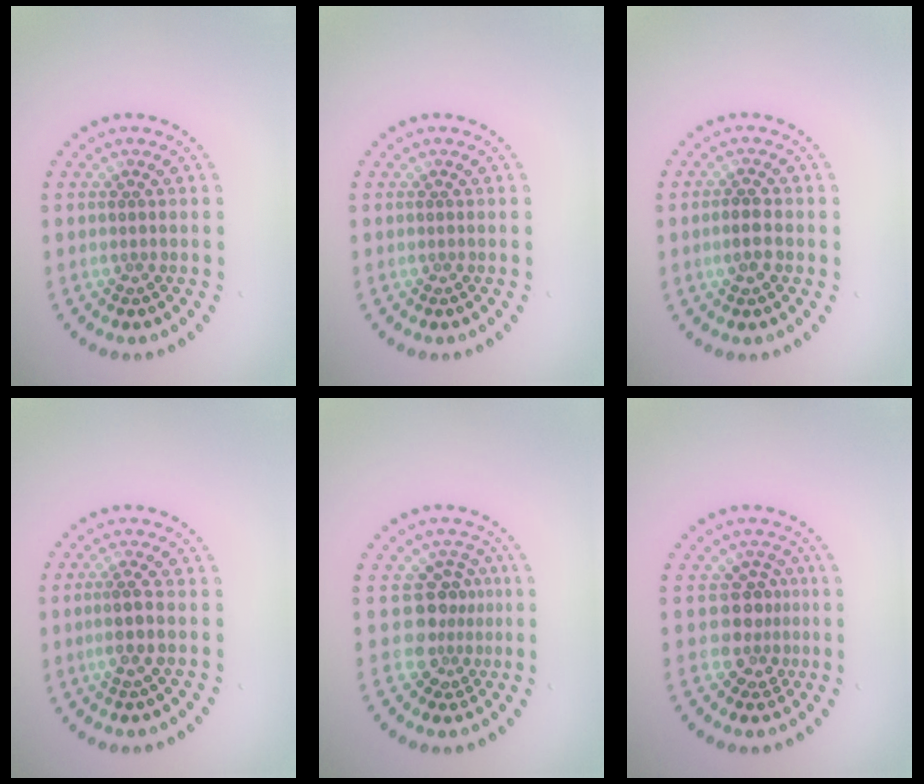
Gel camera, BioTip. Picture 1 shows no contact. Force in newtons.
{"total": 0.0}
{"total": 1.9, "press": 1.9, "slide": 0.4}
{"total": 1.7, "press": 1.5, "slide": 0.8}
{"total": 3.3, "press": 2.3, "slide": 2.3}
{"total": 3.0, "press": 2.5, "slide": 1.7}